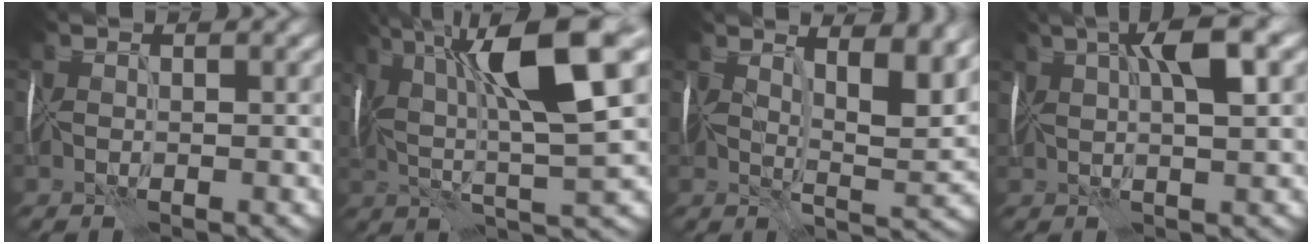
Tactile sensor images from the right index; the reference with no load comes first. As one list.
[{"total": 12.8, "force": [3.8, 2.7, 11.9], "torque": [-0.212, 0.021, 0.063]}, {"total": 8.6, "force": [4.4, 2.7, 6.9], "torque": [-0.088, 0.005, 0.062]}, {"total": 5.9, "force": [2.3, 1.2, 5.3], "torque": [-0.089, 0.015, 0.036]}]